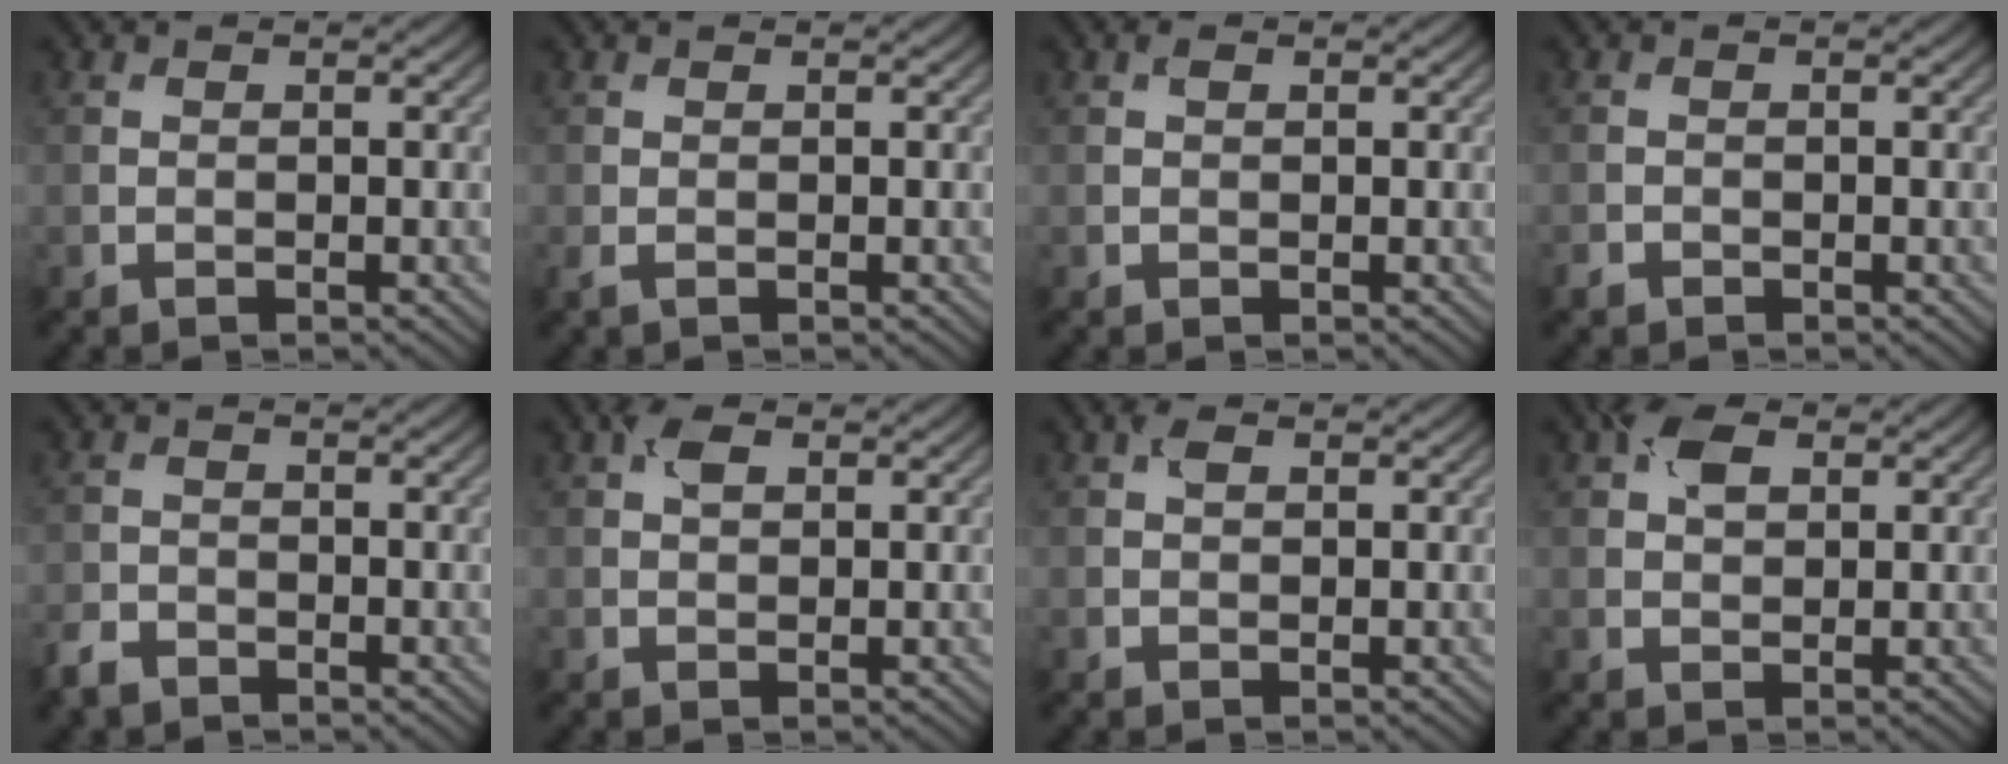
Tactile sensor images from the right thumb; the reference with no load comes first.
{"total": 1.0, "force": [-0.3, 0.4, 0.8], "torque": [-0.028, -0.004, -0.006]}
{"total": 0.7, "force": [0.3, 0.4, 0.4], "torque": [-0.008, 0.001, 0.006]}
{"total": 0.8, "force": [-0.7, 0.4, 0.1], "torque": [-0.004, -0.003, -0.014]}
{"total": 2.5, "force": [-2.1, 1.1, 0.8], "torque": [-0.022, -0.006, -0.050]}
{"total": 2.2, "force": [1.0, 1.3, 1.5], "torque": [-0.033, 0.006, 0.014]}
{"total": 1.3, "force": [0.6, 0.8, 0.9], "torque": [-0.018, 0.004, 0.010]}
{"total": 3.7, "force": [1.6, 2.2, 2.5], "torque": [-0.055, 0.008, 0.025]}